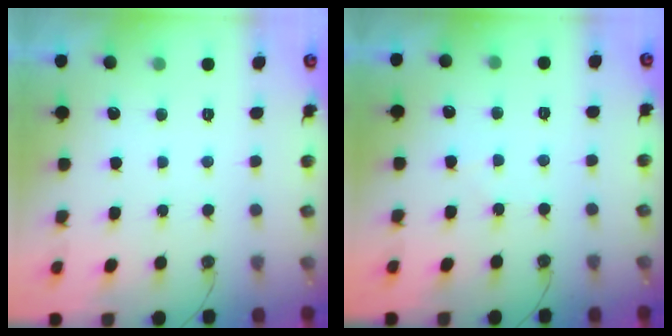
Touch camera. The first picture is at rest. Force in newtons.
{"total": 3.2, "press": 3.2, "slide": 0.6}